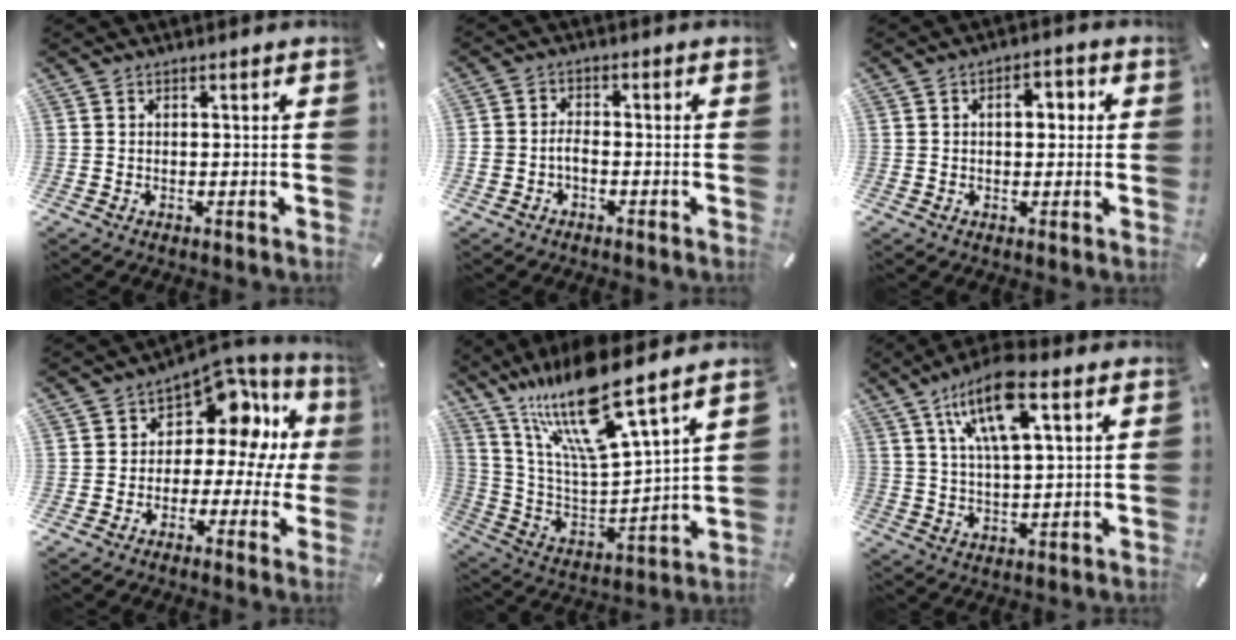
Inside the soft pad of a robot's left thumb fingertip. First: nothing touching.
{"total": 3.2, "force": [-1.5, 2.1, 1.8], "torque": [-0.039, 0.007, -0.031]}
{"total": 4.5, "force": [0.5, 3.0, 3.4], "torque": [-0.037, -0.001, -0.004]}
{"total": 11.3, "force": [5.2, 6.9, 7.3], "torque": [-0.120, -0.042, 0.091]}
{"total": 20.0, "force": [16.0, 3.5, 11.4], "torque": [-0.246, -0.124, 0.269]}
{"total": 13.3, "force": [6.7, 4.7, 10.5], "torque": [-0.207, -0.008, 0.113]}